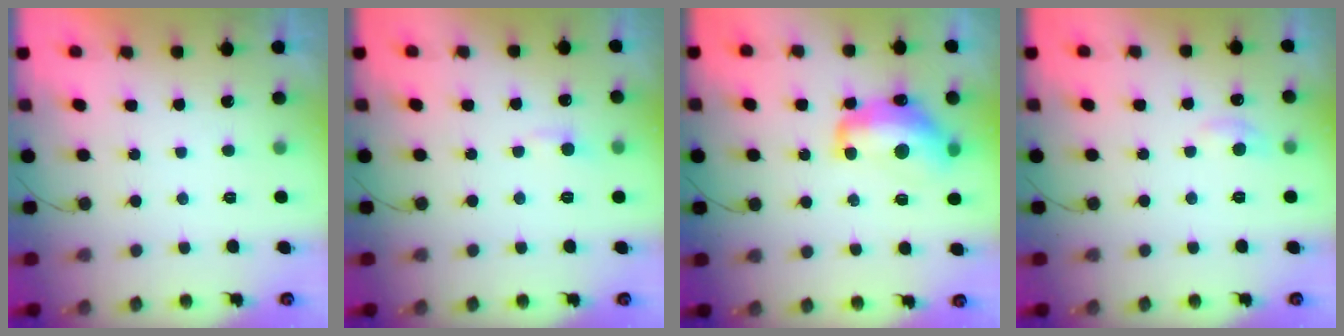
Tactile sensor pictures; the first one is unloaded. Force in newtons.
{"total": 3.8, "press": 3.7, "slide": 0.5}
{"total": 13.7, "press": 13.7, "slide": 1.1}
{"total": 6.8, "press": 6.7, "slide": 0.9}